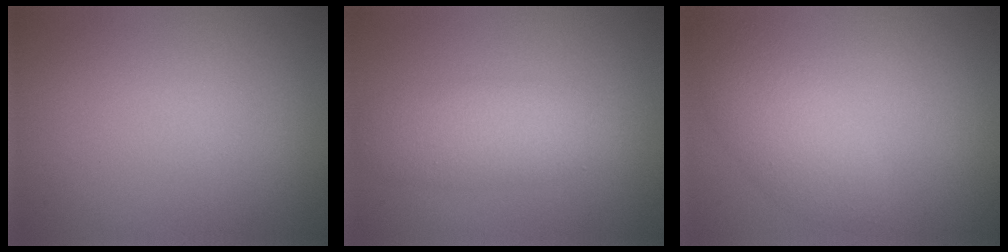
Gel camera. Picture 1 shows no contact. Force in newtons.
{"total": 3.4, "press": 3.4, "slide": 0.0}
{"total": 3.7, "press": 3.7, "slide": 0.2}